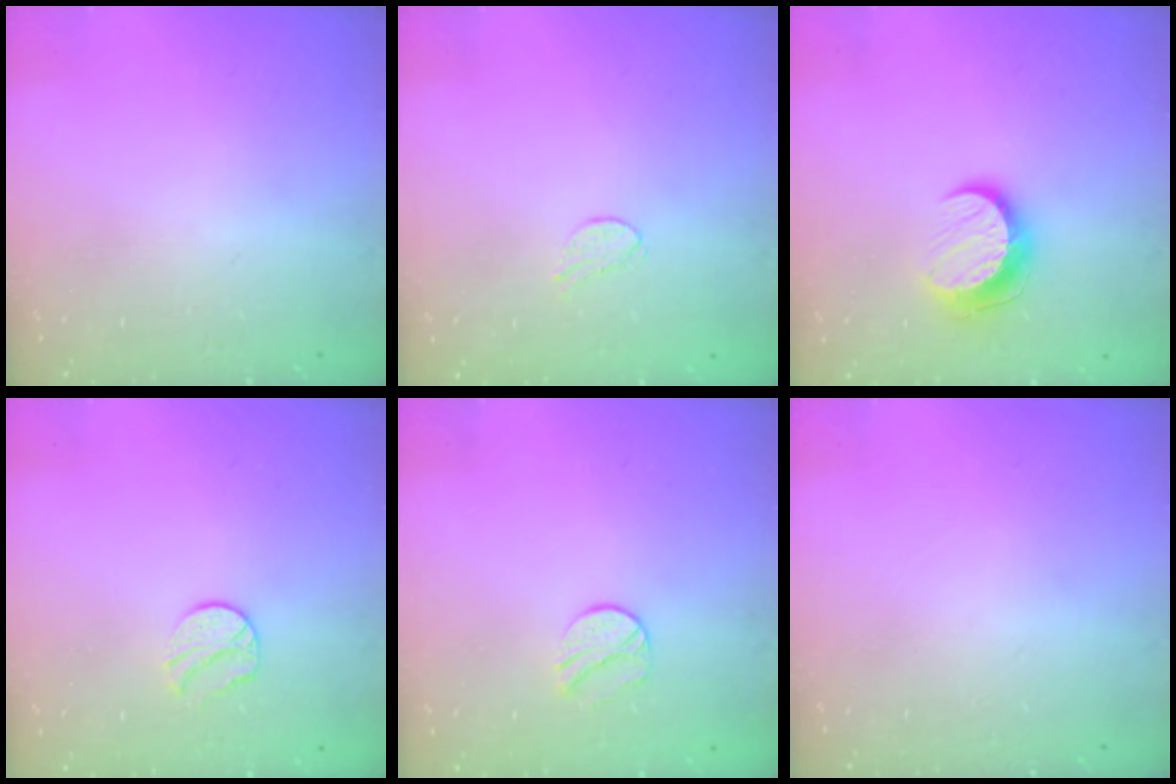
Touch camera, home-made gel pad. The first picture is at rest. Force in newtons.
{"total": 5.7, "press": 5.7, "slide": 0.5}
{"total": 10.4, "press": 10.4, "slide": 0.2}
{"total": 7.8, "press": 7.8, "slide": 0.5}
{"total": 7.3, "press": 7.2, "slide": 0.7}
{"total": 0.0}